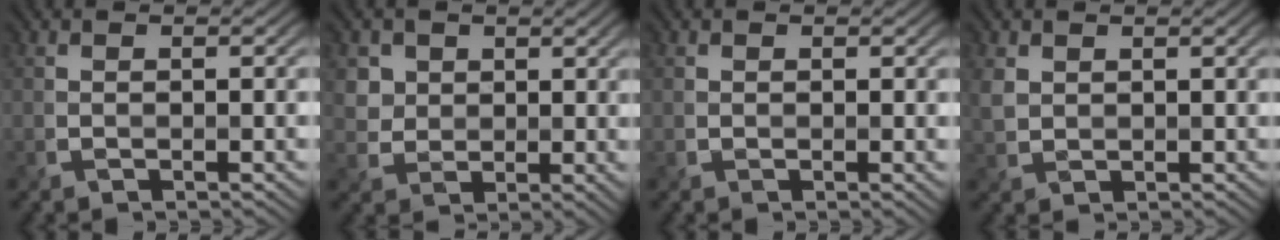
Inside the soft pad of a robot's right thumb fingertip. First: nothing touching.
{"total": 4.1, "force": [2.2, 3.4, 1.0], "torque": [-0.038, -0.012, 0.046]}
{"total": 0.6, "force": [0.2, 0.5, 0.3], "torque": [-0.001, -0.003, 0.005]}
{"total": 2.4, "force": [1.3, 1.9, 0.9], "torque": [-0.030, 0.001, 0.027]}